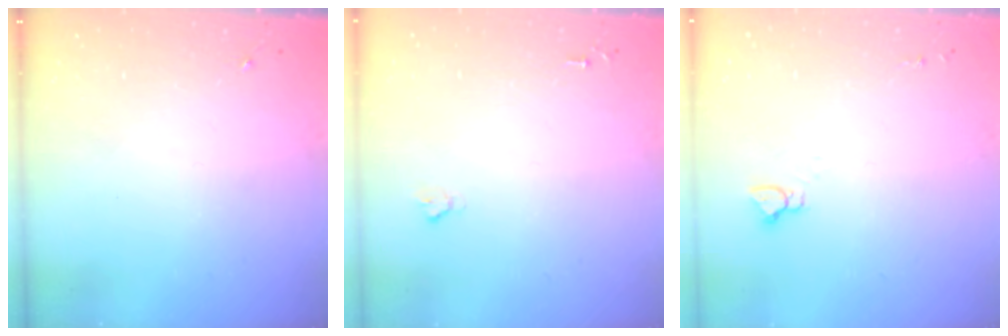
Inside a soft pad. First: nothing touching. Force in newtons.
{"total": 1.6, "press": 1.6, "slide": 0.2}
{"total": 2.9, "press": 2.9, "slide": 0.2}